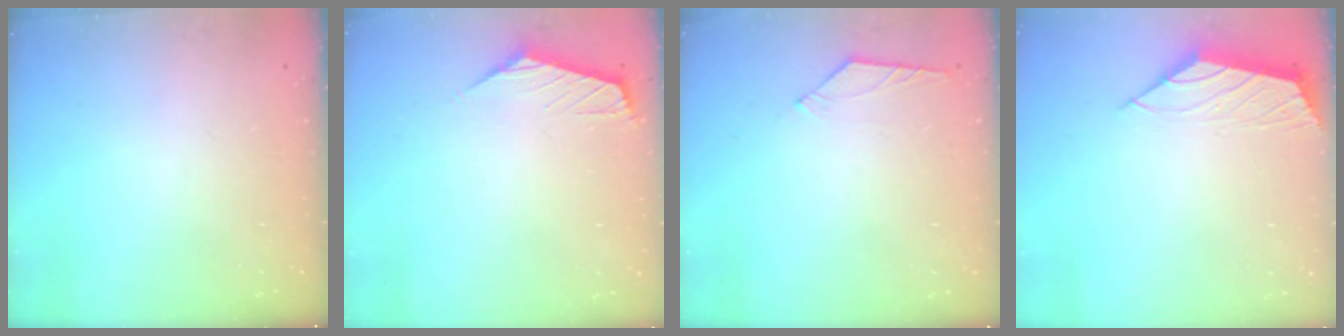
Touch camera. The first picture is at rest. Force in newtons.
{"total": 0.8, "press": 0.7, "slide": 0.4}
{"total": 4.5, "press": 4.4, "slide": 0.7}
{"total": 2.2, "press": 2.2, "slide": 0.5}